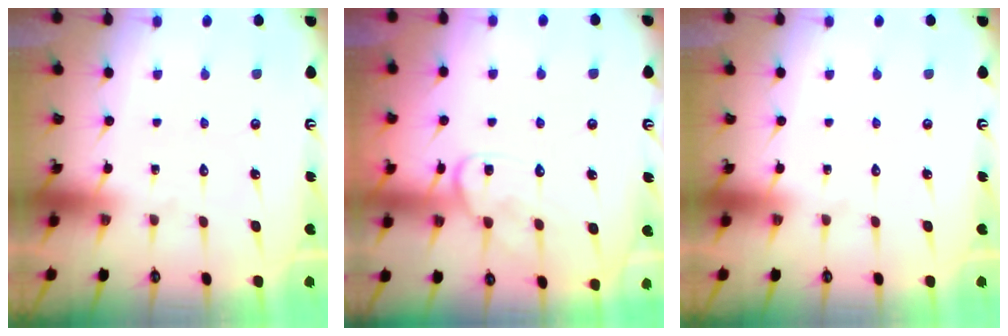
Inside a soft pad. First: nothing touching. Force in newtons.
{"total": 11.9, "press": 11.9, "slide": 0.8}
{"total": 0.0}